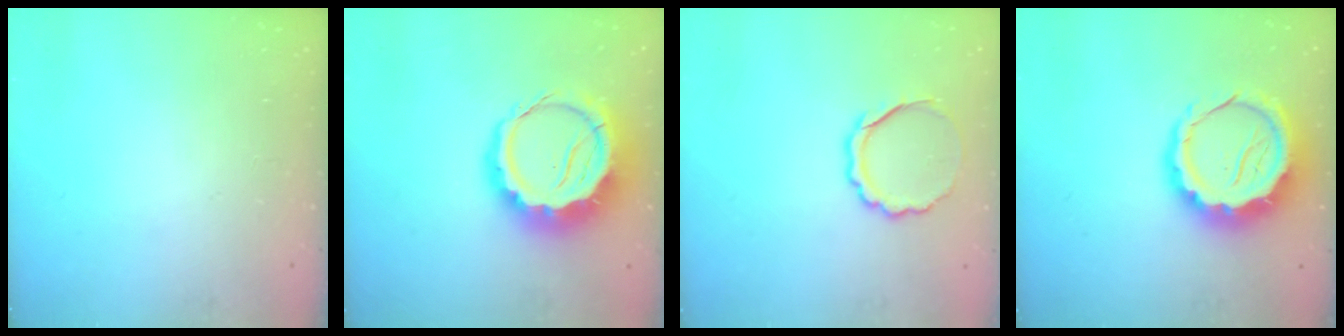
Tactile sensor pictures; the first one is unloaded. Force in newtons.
{"total": 14.7, "press": 14.4, "slide": 3.2}
{"total": 7.8, "press": 7.8, "slide": 0.6}
{"total": 12.5, "press": 12.1, "slide": 2.9}